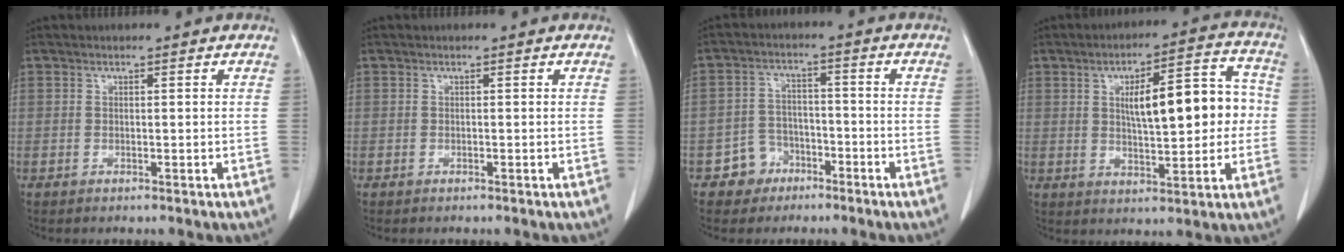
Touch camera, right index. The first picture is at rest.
{"total": 0.0}
{"total": 5.1, "force": [-3.0, 4.1, 0.2], "torque": [0.007, 0.015, -0.047]}
{"total": 13.0, "force": [1.3, 4.0, 12.3], "torque": [-0.175, 0.033, 0.024]}